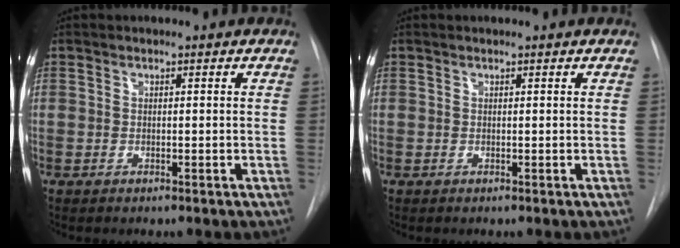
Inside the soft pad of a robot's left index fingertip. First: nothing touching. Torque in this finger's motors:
{"motor_torque": [0.18, -0.16, 0.03, 0.01]}